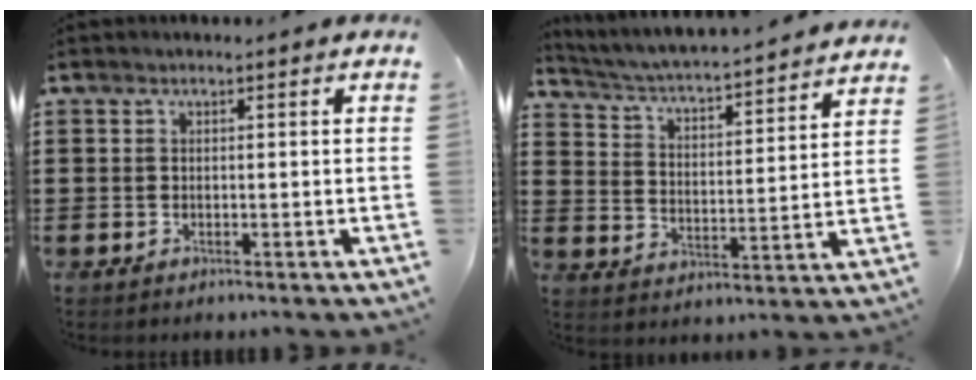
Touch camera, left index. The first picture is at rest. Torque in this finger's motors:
{"motor_torque": [1.11, -1.03, 0.14, 0.03]}